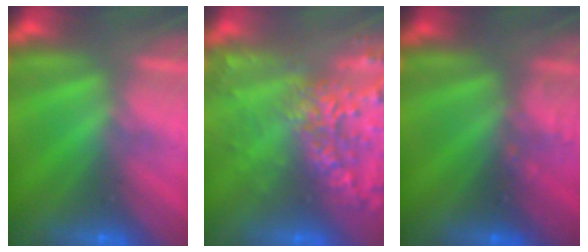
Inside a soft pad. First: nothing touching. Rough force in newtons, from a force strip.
{"total": 6.5}
{"total": 2.9}